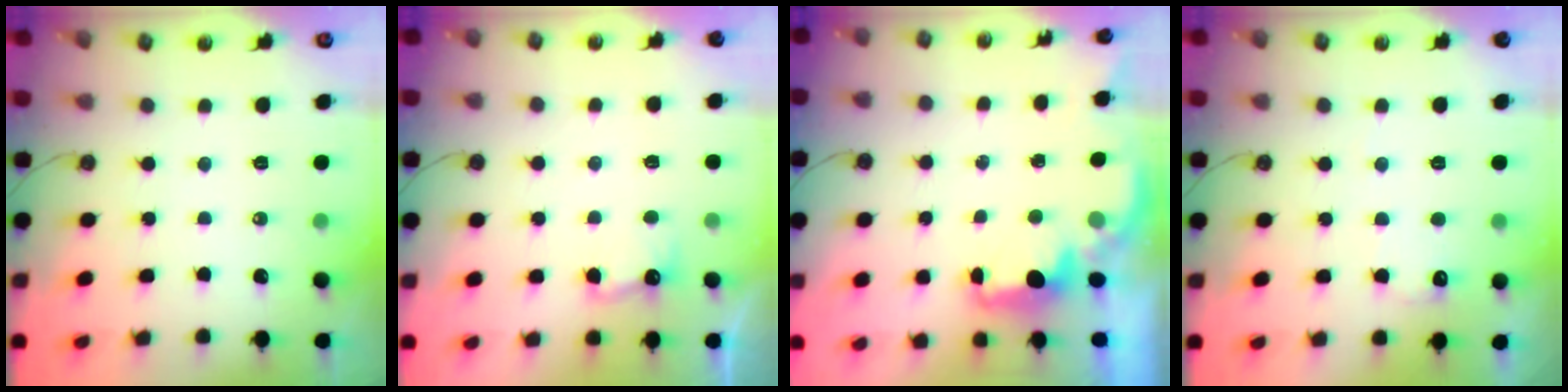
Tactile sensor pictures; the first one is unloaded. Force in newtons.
{"total": 3.0, "press": 2.8, "slide": 0.9}
{"total": 2.2, "press": 2.1, "slide": 0.8}
{"total": 7.0, "press": 6.9, "slide": 1.3}